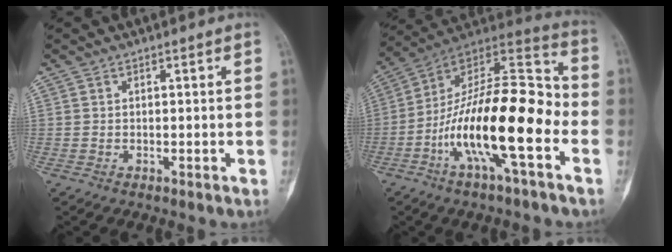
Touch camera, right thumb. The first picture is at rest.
{"total": 23.7, "force": [-6.4, 7.7, 21.4], "torque": [-0.367, 0.060, -0.110]}